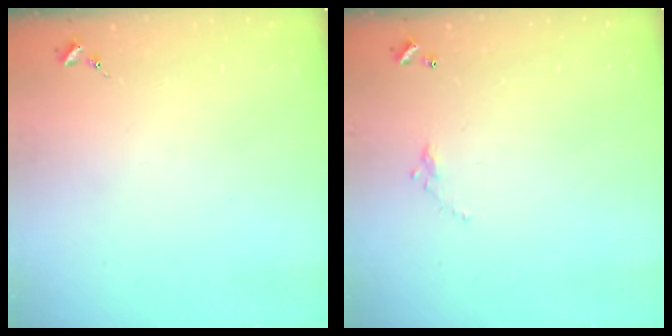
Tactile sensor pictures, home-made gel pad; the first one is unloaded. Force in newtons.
{"total": 4.0, "press": 4.0, "slide": 0.2}